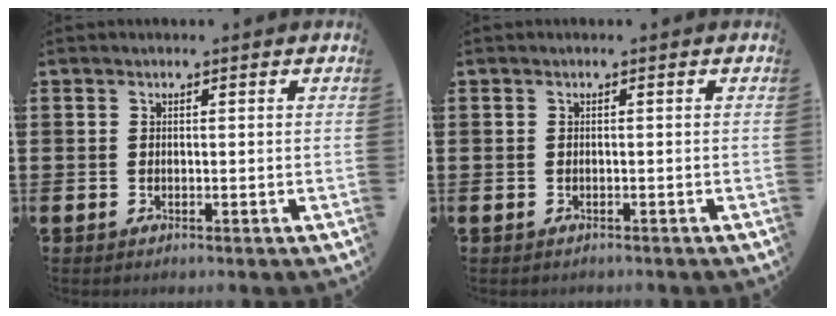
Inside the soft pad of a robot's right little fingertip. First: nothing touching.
{"total": 0.0}